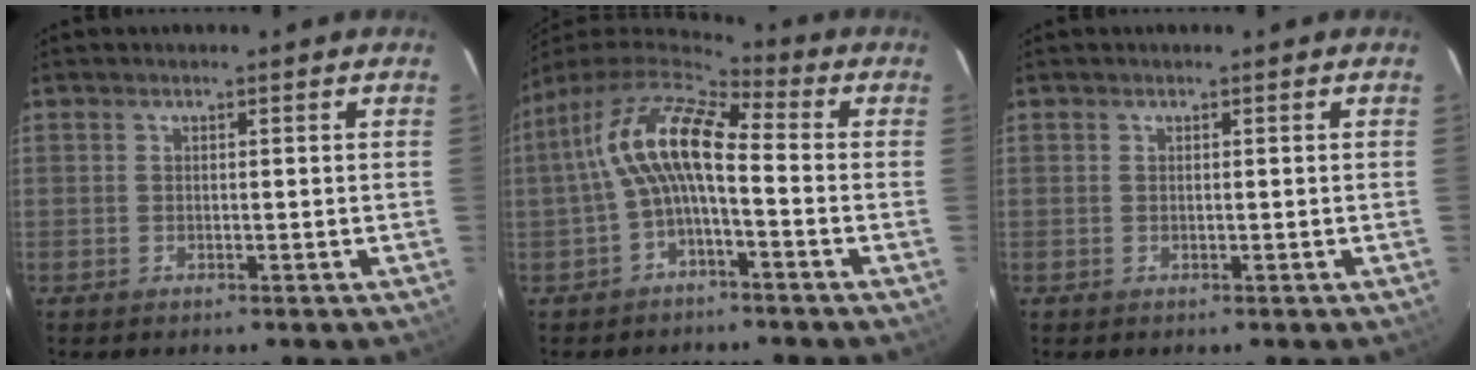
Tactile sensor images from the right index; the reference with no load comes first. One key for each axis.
{"total": 10.1, "fx": -1.1, "fy": 3.2, "fz": 9.5, "tx": -0.190, "ty": 0.020, "tz": -0.024}
{"total": 0.0}